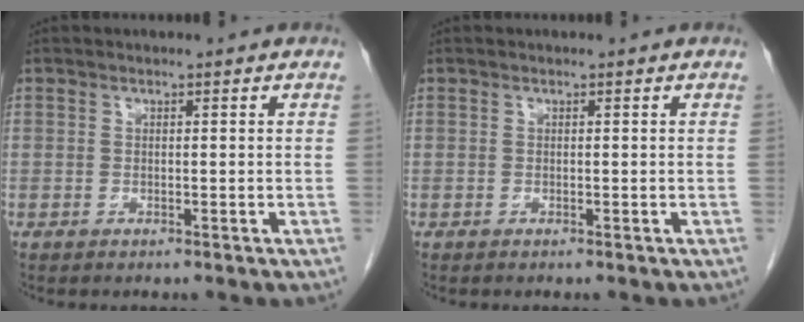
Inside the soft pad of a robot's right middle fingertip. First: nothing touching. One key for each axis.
{"total": 0.0}